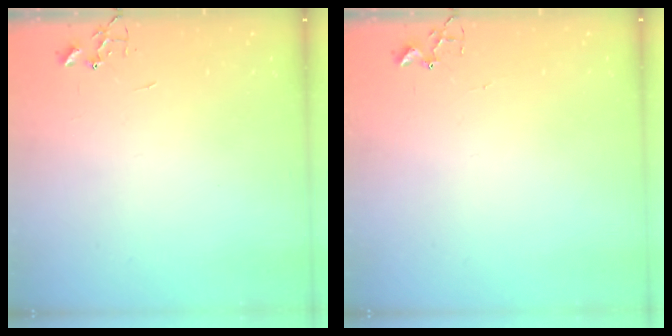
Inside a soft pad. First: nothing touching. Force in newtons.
{"total": 1.7, "press": 1.6, "slide": 0.2}